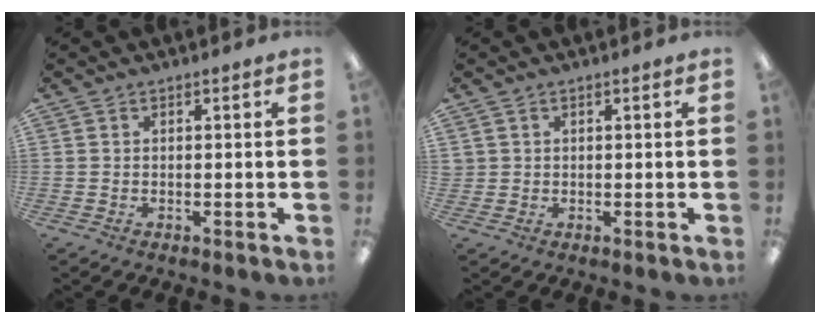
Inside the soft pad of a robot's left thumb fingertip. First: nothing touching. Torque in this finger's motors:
{"motor_torque": [-0.07, -0.01, 0.17, -0.18, 0.00]}